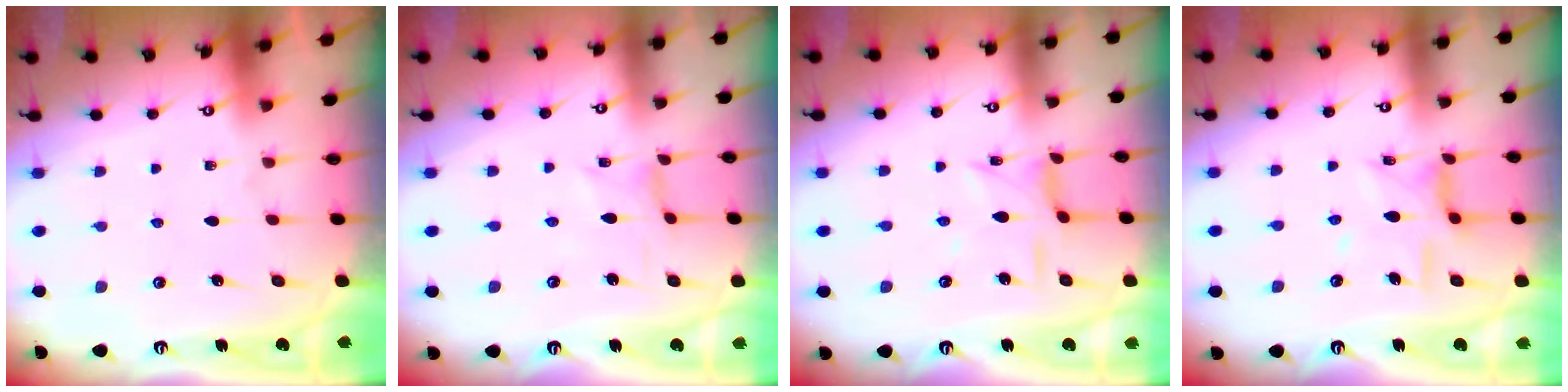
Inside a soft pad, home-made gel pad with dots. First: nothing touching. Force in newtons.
{"total": 0.0}
{"total": 5.4, "press": 5.4, "slide": 0.4}
{"total": 11.5, "press": 11.4, "slide": 0.9}